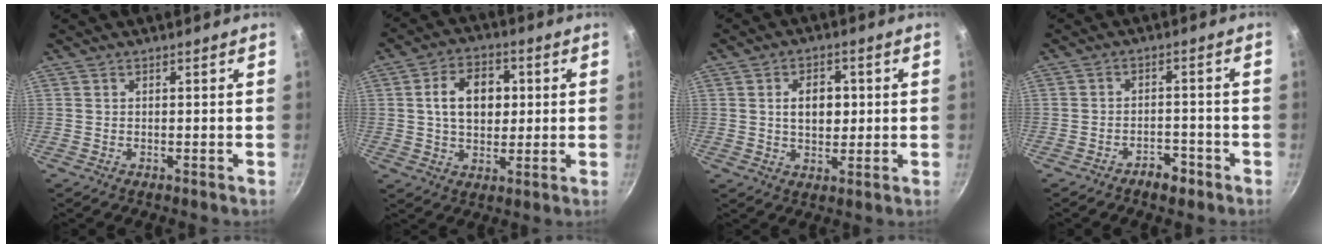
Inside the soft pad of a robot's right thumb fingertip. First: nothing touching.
{"total": 10.8, "force": [1.6, 7.5, 7.6], "torque": [-0.100, 0.008, 0.021]}
{"total": 6.9, "force": [0.9, 4.7, 5.0], "torque": [-0.055, 0.003, 0.013]}
{"total": 3.9, "force": [-2.9, 1.9, 1.7], "torque": [-0.010, 0.029, -0.038]}